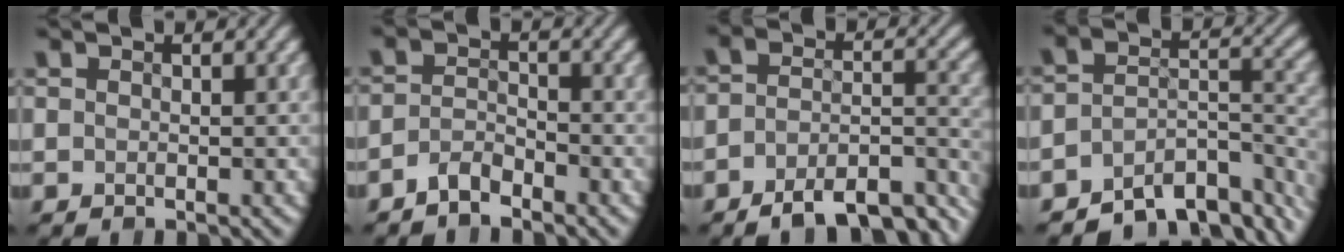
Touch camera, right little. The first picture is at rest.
{"total": 2.1, "force": [-1.8, 0.7, 0.8], "torque": [-0.020, 0.011, -0.040]}
{"total": 9.8, "force": [-7.5, 3.7, 5.0], "torque": [-0.083, -0.011, -0.108]}
{"total": 8.5, "force": [-6.5, 4.0, 3.8], "torque": [-0.049, -0.014, -0.095]}